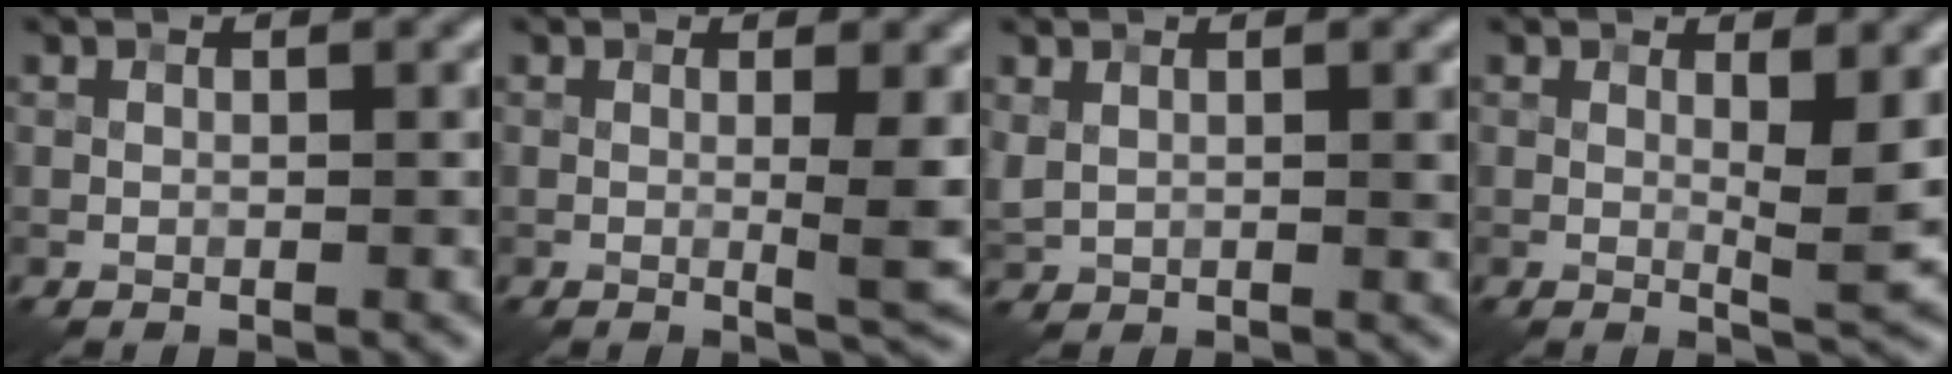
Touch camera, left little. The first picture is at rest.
{"total": 3.3, "force": [0.2, 0.5, 3.2], "torque": [-0.046, -0.007, 0.006]}
{"total": 2.0, "force": [1.0, 0.9, 1.5], "torque": [-0.035, -0.003, 0.029]}
{"total": 3.3, "force": [0.8, 0.6, 3.1], "torque": [-0.047, -0.010, 0.016]}